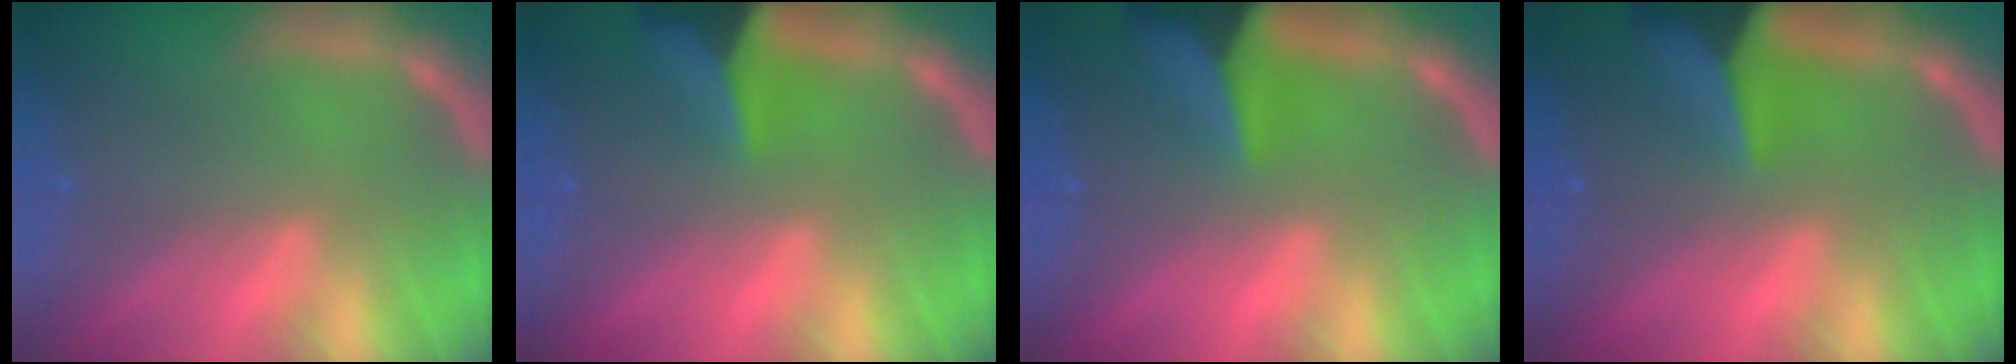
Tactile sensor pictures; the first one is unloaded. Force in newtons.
{"total": 6.5}
{"total": 8.4}
{"total": 8.4}